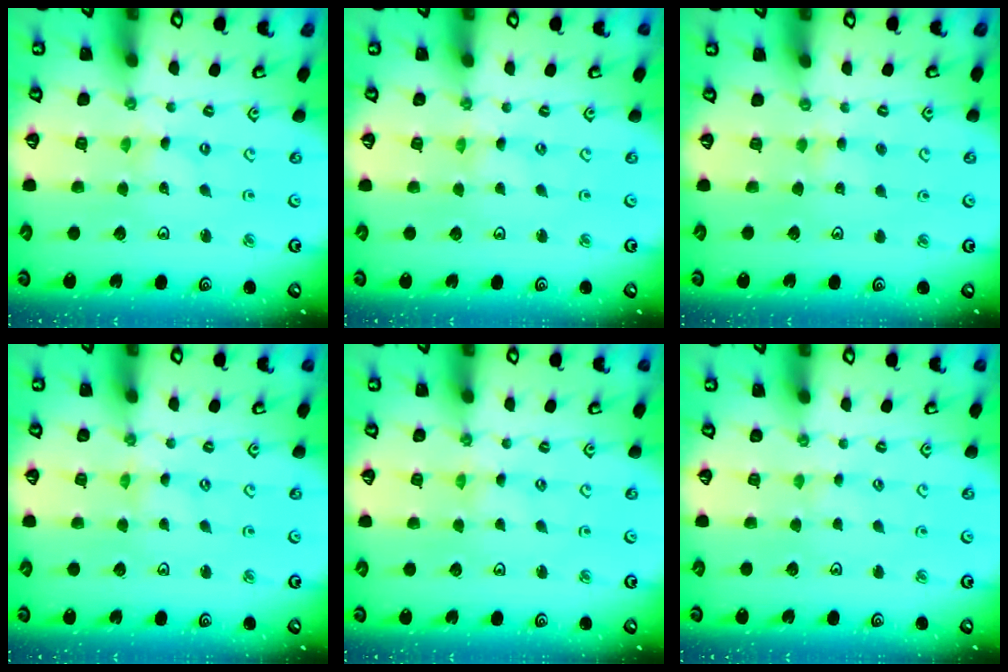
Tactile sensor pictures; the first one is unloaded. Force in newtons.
{"total": 0.0}
{"total": 2.9, "press": 2.9, "slide": 0.4}
{"total": 0.0}
{"total": 0.0}
{"total": 1.3, "press": 1.2, "slide": 0.3}